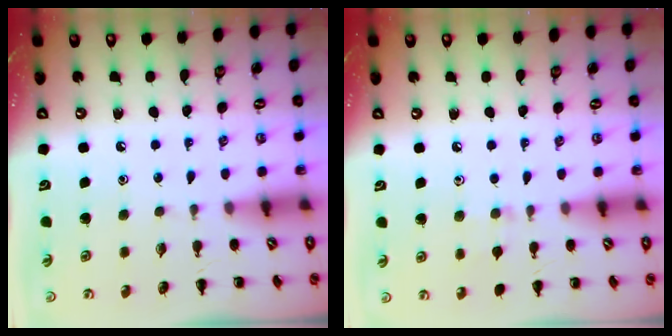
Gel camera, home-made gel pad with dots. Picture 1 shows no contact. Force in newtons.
{"total": 4.9, "press": 4.4, "slide": 2.0}